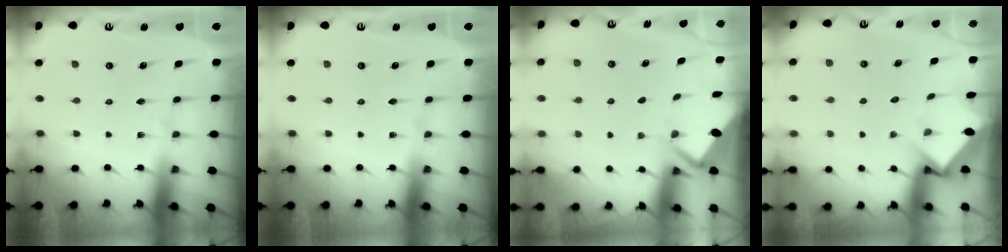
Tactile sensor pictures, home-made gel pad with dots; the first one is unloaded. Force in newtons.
{"total": 0.0}
{"total": 2.9, "press": 2.9, "slide": 0.3}
{"total": 3.8, "press": 3.8, "slide": 0.3}